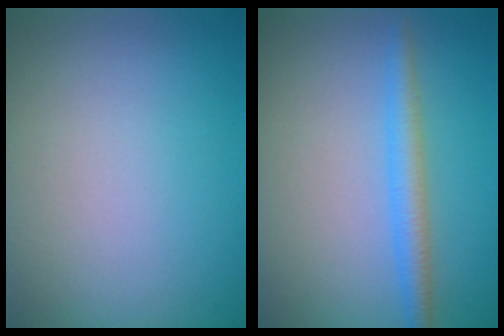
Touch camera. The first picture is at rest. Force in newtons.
{"total": 2.4, "press": 2.4, "slide": 0.2}